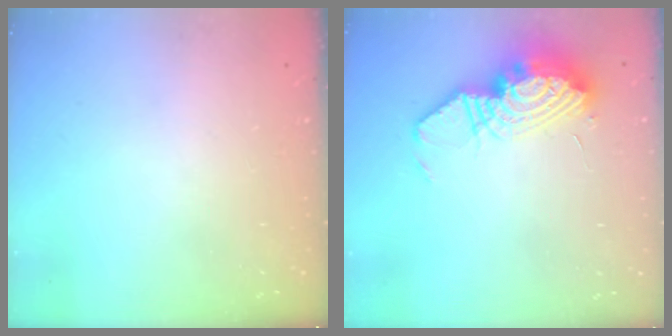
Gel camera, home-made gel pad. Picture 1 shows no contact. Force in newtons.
{"total": 17.0, "press": 15.4, "slide": 7.2}